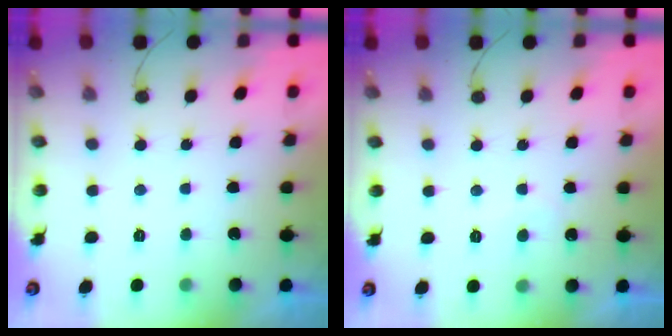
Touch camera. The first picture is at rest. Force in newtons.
{"total": 4.1, "press": 4.1, "slide": 0.4}